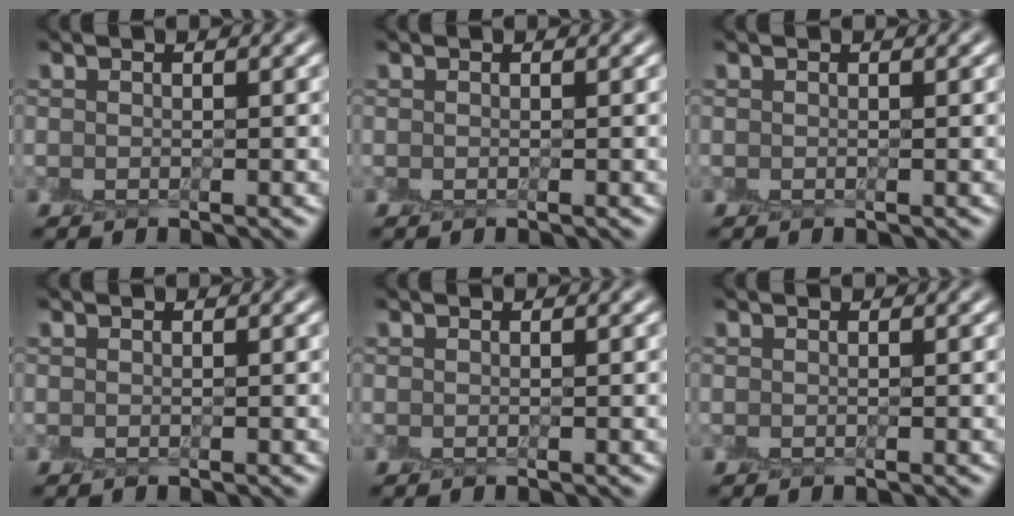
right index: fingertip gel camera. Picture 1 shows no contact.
{"total": 0.0}
{"total": 0.0}
{"total": 0.0}
{"total": 0.0}
{"total": 0.0}